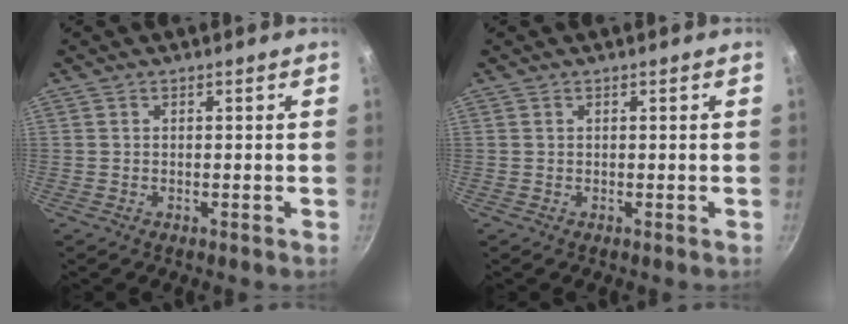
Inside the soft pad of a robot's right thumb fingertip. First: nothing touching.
{"total": 0.0}